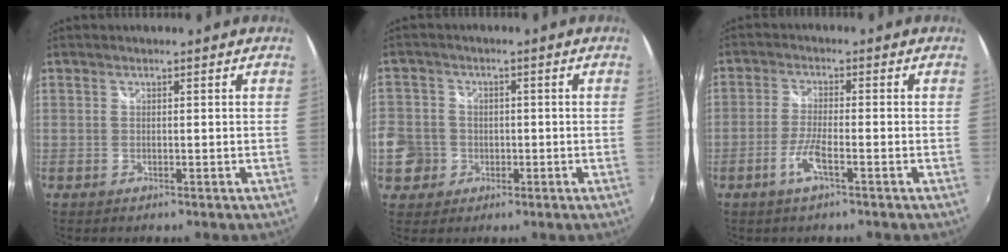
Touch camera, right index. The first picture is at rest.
{"total": 9.8, "force": [-1.8, 9.3, 2.7], "torque": [-0.098, 0.023, -0.030]}
{"total": 4.7, "force": [-2.4, 0.4, 4.0], "torque": [-0.090, -0.005, -0.049]}